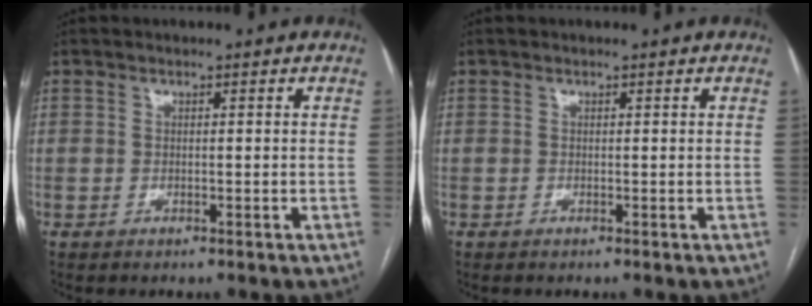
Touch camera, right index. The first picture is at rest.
{"total": 0.0}